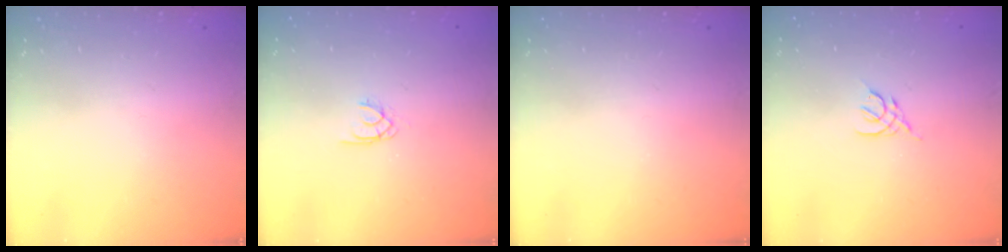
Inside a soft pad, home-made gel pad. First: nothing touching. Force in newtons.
{"total": 1.5, "press": 1.4, "slide": 0.2}
{"total": 0.0}
{"total": 2.4, "press": 2.3, "slide": 0.6}